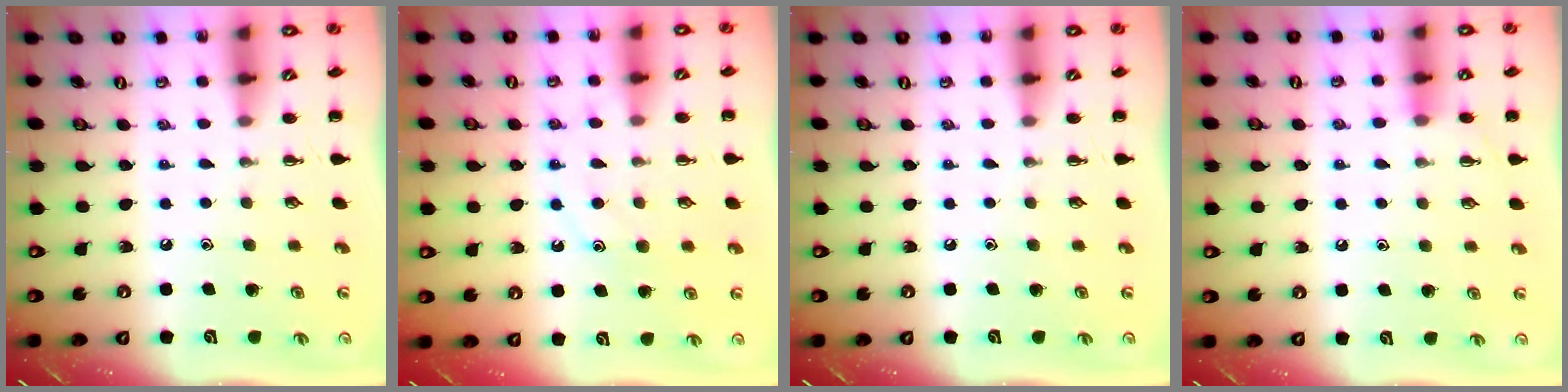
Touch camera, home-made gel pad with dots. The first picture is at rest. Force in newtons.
{"total": 10.3, "press": 10.3, "slide": 0.7}
{"total": 0.0}
{"total": 4.2, "press": 4.0, "slide": 1.2}